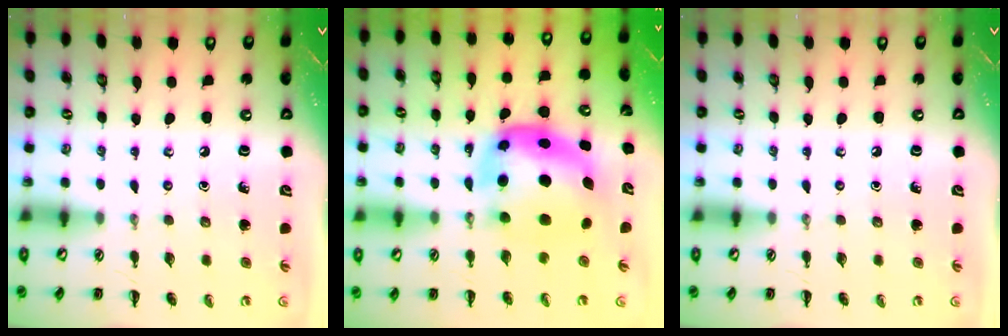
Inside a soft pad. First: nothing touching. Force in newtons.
{"total": 8.2, "press": 8.0, "slide": 2.1}
{"total": 0.0}